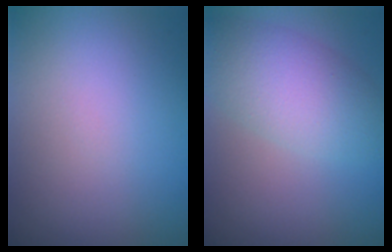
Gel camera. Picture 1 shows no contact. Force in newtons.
{"total": 5.1, "press": 5.1, "slide": 0.1}